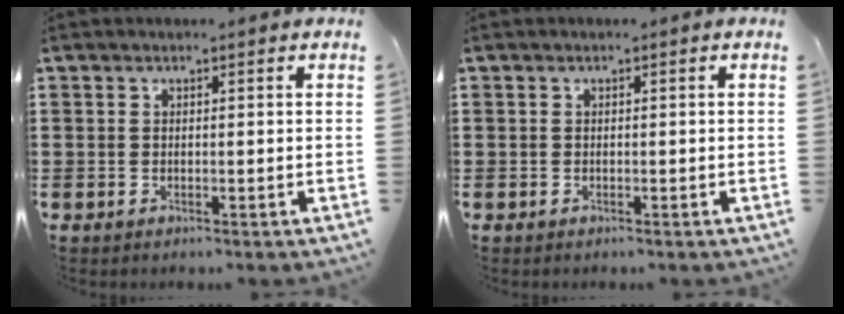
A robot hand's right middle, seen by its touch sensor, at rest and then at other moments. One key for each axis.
{"total": 0.0}